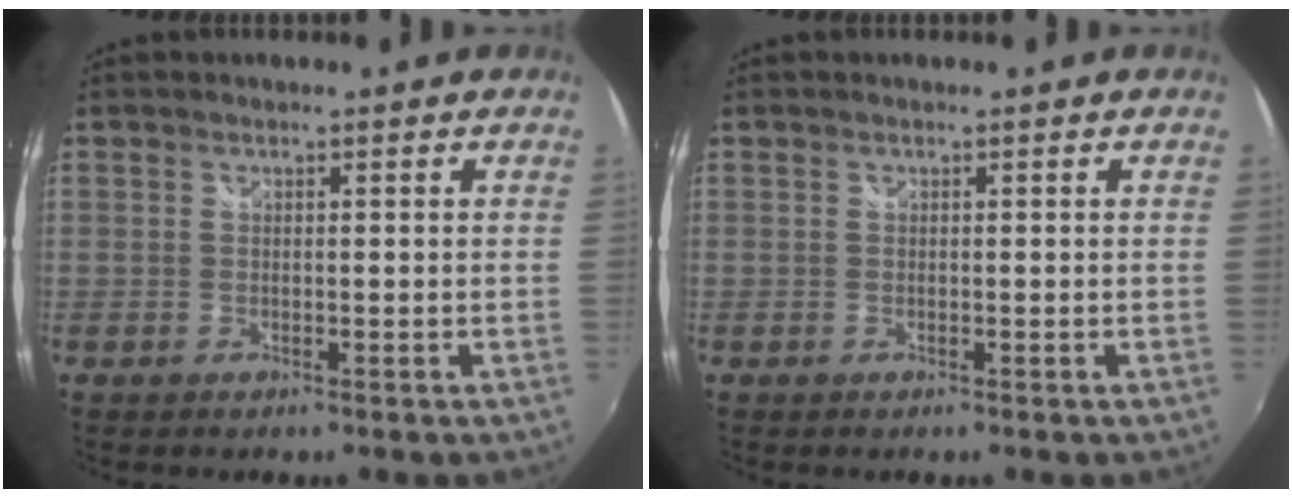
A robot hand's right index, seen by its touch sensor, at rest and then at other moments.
{"total": 0.0}